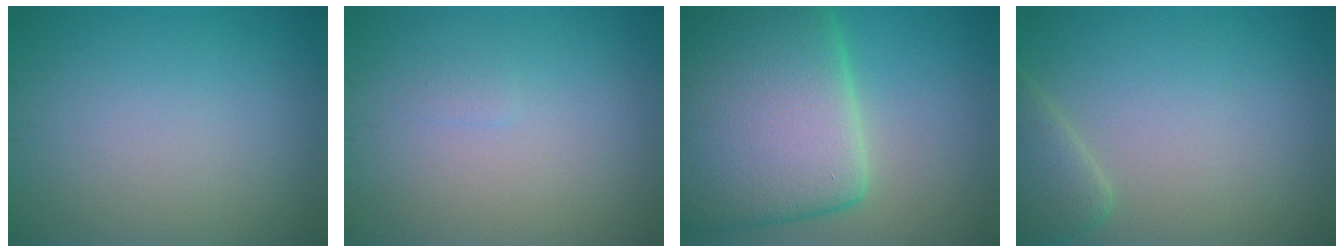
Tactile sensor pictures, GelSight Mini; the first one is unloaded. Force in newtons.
{"total": 0.5, "press": 0.5, "slide": 0.1}
{"total": 16.2, "press": 16.1, "slide": 1.5}
{"total": 2.6, "press": 2.5, "slide": 0.3}